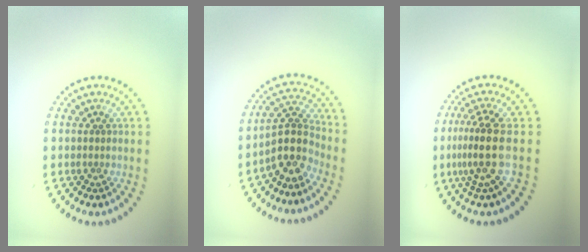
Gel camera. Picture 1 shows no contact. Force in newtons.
{"total": 4.0, "press": 3.3, "slide": 2.2}
{"total": 3.5, "press": 2.6, "slide": 2.3}